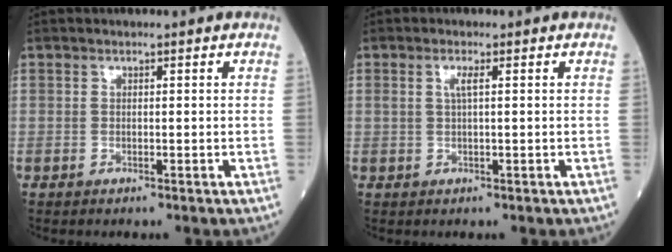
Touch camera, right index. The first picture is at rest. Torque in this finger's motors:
{"motor_torque": [0.30, 0.26, 0.21, 0.06]}